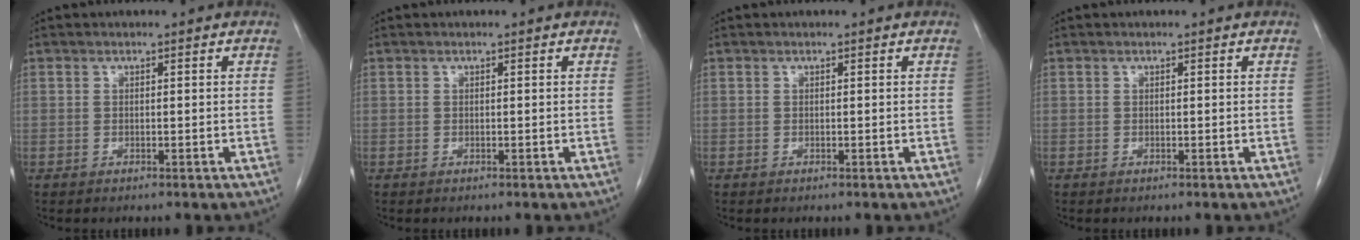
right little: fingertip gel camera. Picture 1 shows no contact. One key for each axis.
{"total": 0.0}
{"total": 0.0}
{"total": 0.0}